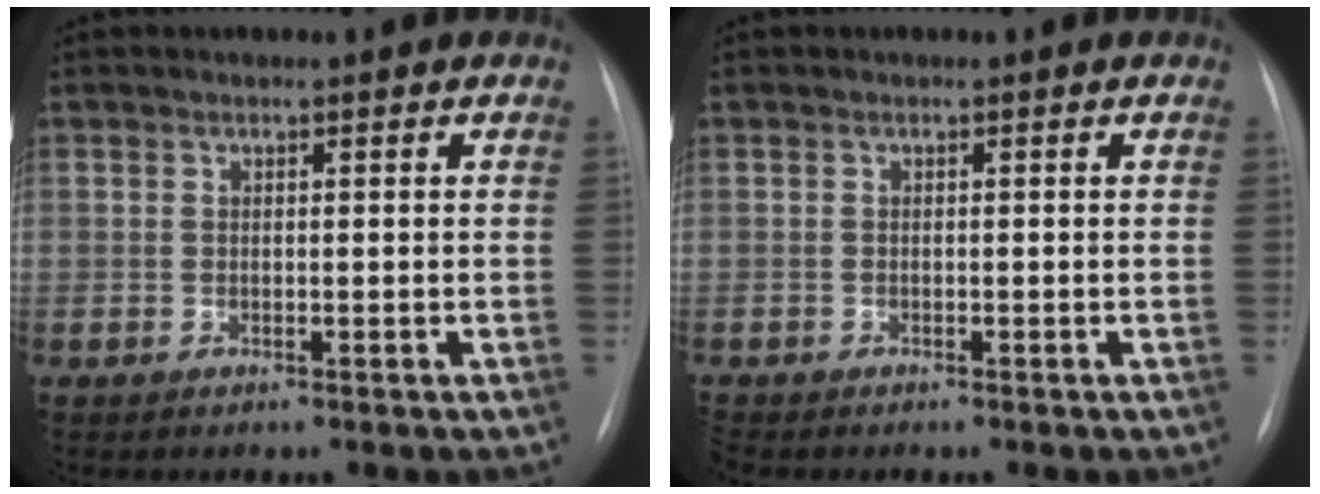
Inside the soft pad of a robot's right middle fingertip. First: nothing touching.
{"total": 0.8, "force": [-0.8, 0.2, 0.1], "torque": [-0.004, -0.002, -0.013]}